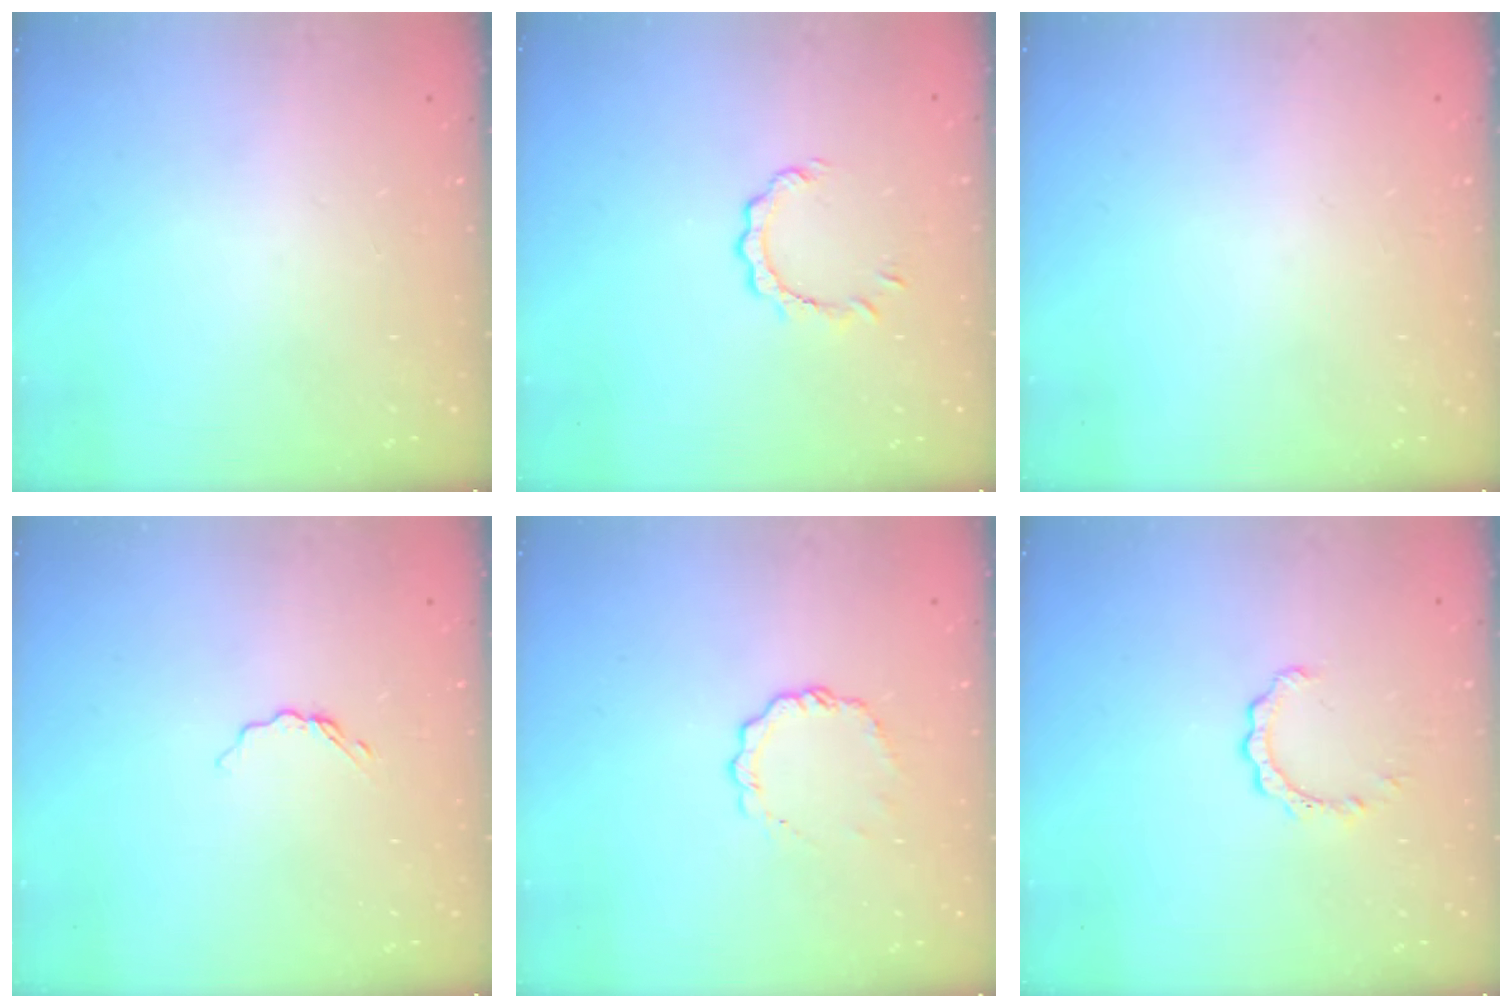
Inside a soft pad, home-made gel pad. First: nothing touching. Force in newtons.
{"total": 4.1, "press": 4.0, "slide": 0.4}
{"total": 1.7, "press": 1.7, "slide": 0.1}
{"total": 4.5, "press": 4.5, "slide": 0.4}
{"total": 6.3, "press": 6.3, "slide": 0.5}
{"total": 2.4, "press": 2.3, "slide": 0.3}